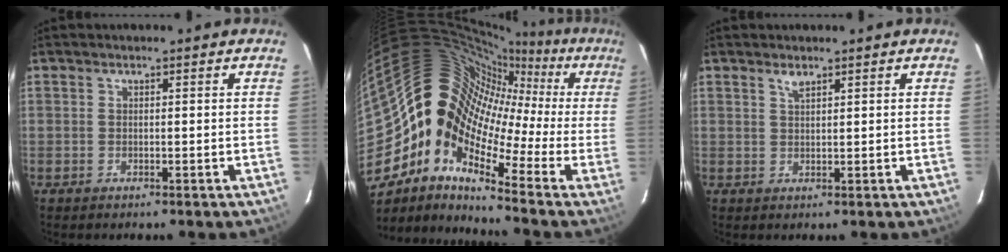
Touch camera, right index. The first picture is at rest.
{"total": 18.7, "force": [-1.8, 13.0, 13.3], "torque": [-0.220, 0.019, -0.066]}
{"total": 1.5, "force": [1.1, 0.4, 0.8], "torque": [-0.014, 0.002, 0.021]}